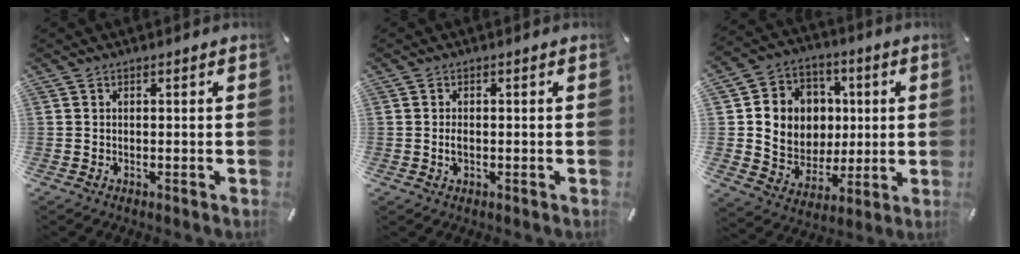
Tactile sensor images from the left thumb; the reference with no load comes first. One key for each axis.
{"total": 1.6, "fx": -0.3, "fy": 0.8, "fz": 1.4, "tx": -0.034, "ty": -0.002, "tz": -0.007}
{"total": 11.6, "fx": 1.0, "fy": 11.3, "fz": 2.3, "tx": -0.039, "ty": -0.006, "tz": 0.034}